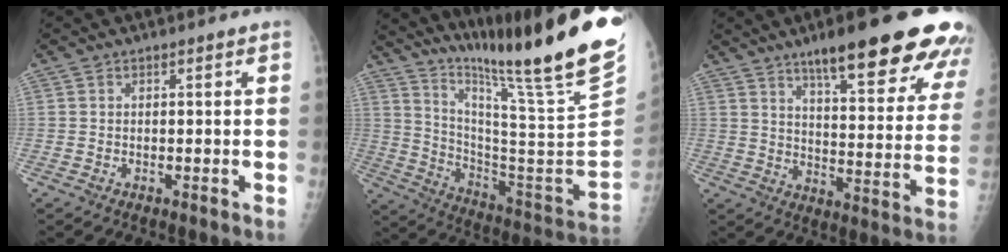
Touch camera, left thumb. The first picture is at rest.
{"total": 27.8, "force": [22.5, -1.0, 16.2], "torque": [-0.239, -0.170, 0.345]}
{"total": 23.6, "force": [15.7, 5.0, 16.9], "torque": [-0.196, -0.061, 0.218]}